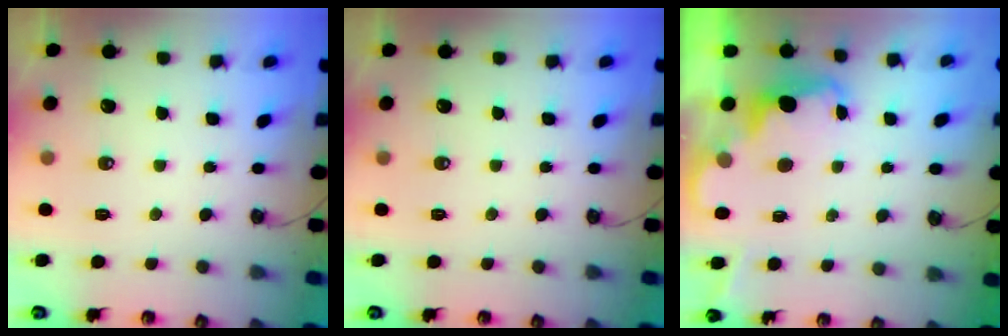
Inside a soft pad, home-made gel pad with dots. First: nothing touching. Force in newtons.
{"total": 0.0}
{"total": 2.4, "press": 2.3, "slide": 0.5}